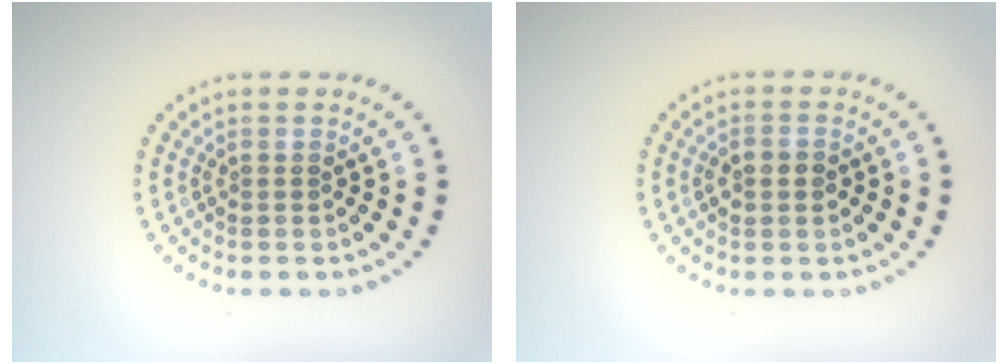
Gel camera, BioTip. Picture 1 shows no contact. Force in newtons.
{"total": 1.6, "press": 1.6, "slide": 0.2}